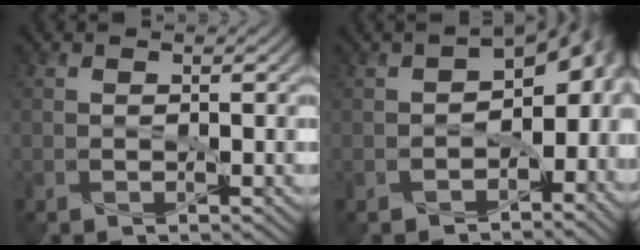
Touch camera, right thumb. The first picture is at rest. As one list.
[{"total": 11.4, "force": [-2.6, 7.0, 8.6], "torque": [-0.101, -0.025, -0.027]}]